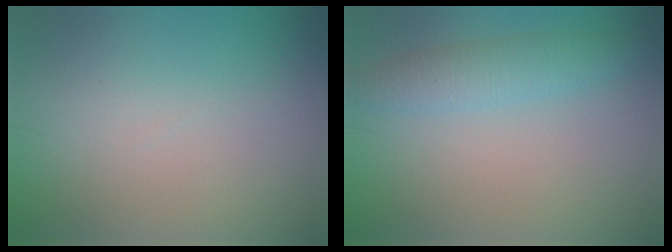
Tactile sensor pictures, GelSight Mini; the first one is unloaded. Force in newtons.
{"total": 2.6, "press": 2.6, "slide": 0.0}